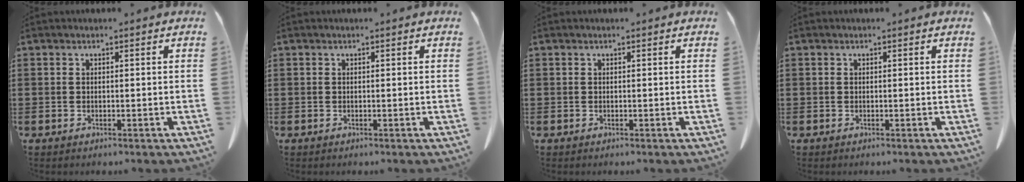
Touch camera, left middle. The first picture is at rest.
{"total": 0.0}
{"total": 0.0}
{"total": 0.0}